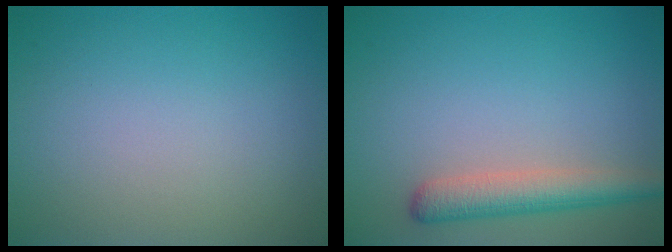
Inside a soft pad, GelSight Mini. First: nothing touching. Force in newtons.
{"total": 3.6, "press": 3.6, "slide": 0.2}